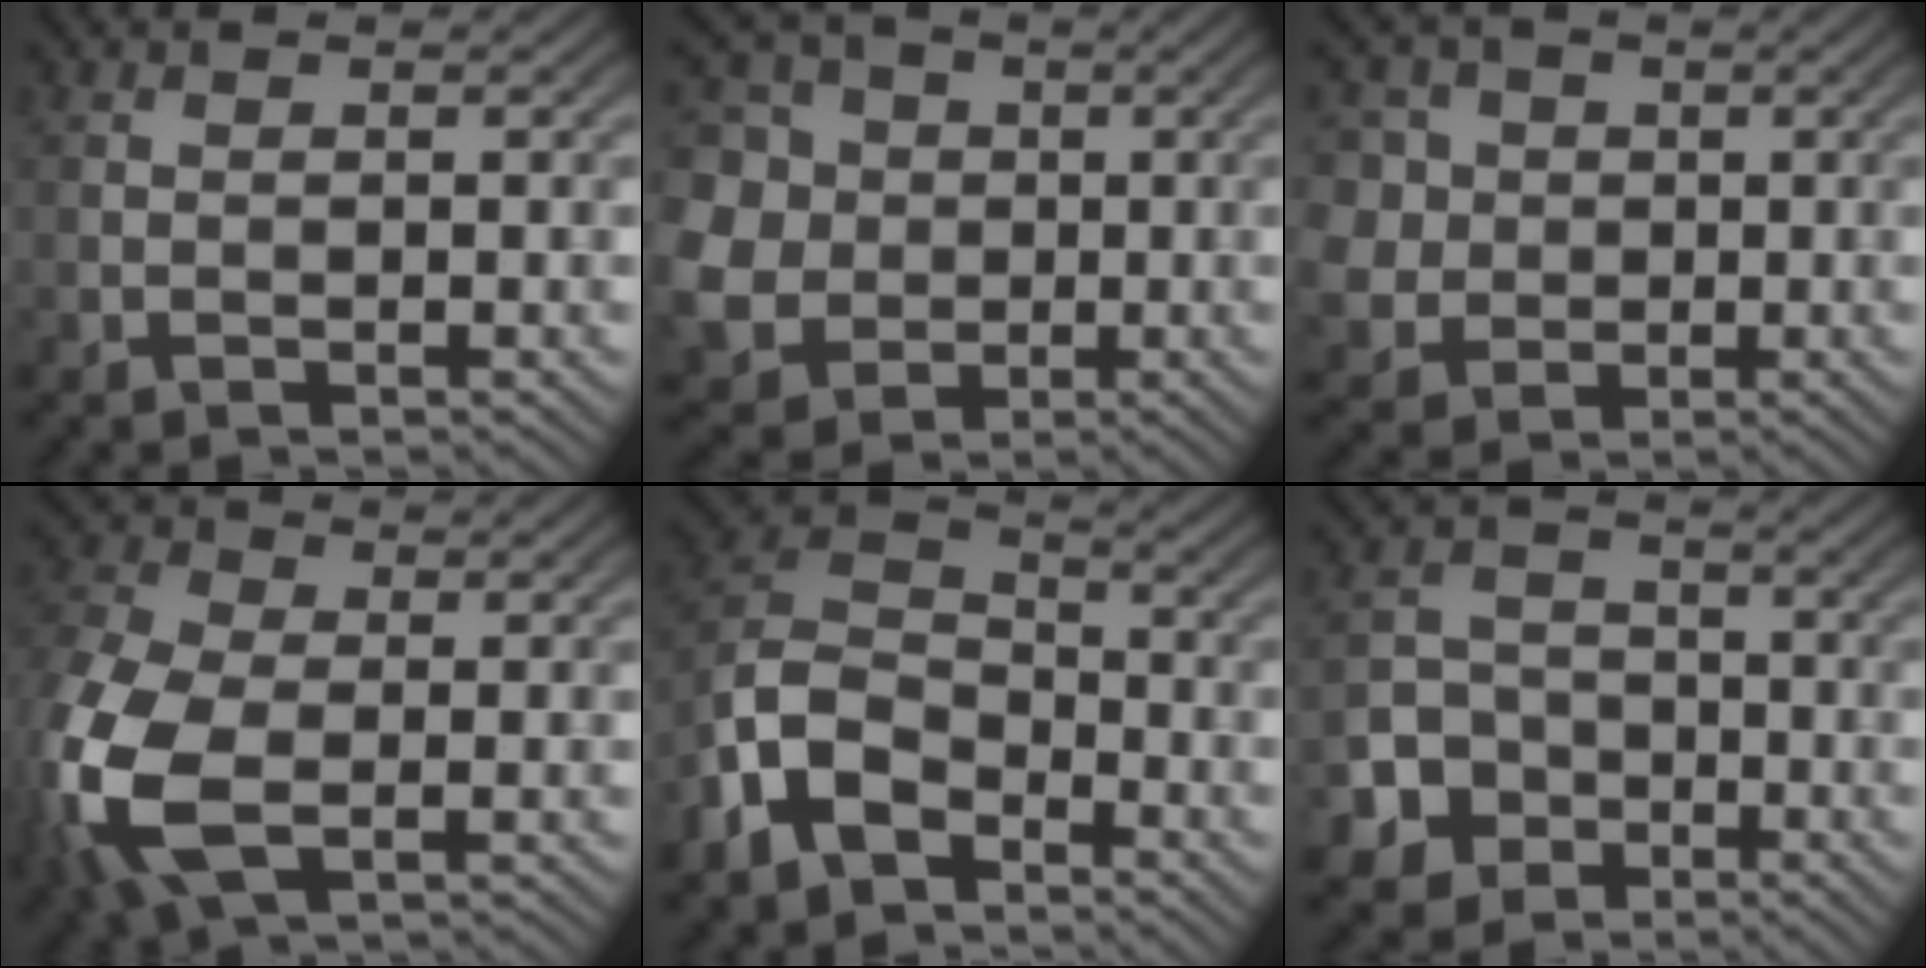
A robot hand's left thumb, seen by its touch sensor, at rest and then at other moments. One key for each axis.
{"total": 11.7, "fx": 0.3, "fy": 10.6, "fz": 5.0, "tx": -0.191, "ty": -0.008, "tz": -0.014}
{"total": 8.1, "fx": 2.1, "fy": 7.2, "fz": 2.9, "tx": -0.099, "ty": 0.015, "tz": 0.028}
{"total": 12.8, "fx": -3.0, "fy": 7.7, "fz": 9.7, "tx": -0.284, "ty": -0.024, "tz": -0.056}
{"total": 9.2, "fx": -5.5, "fy": 5.2, "fz": 5.3, "tx": -0.119, "ty": 0.001, "tz": -0.131}
{"total": 7.3, "fx": -3.7, "fy": 6.1, "fz": 1.6, "tx": -0.033, "ty": -0.015, "tz": -0.093}